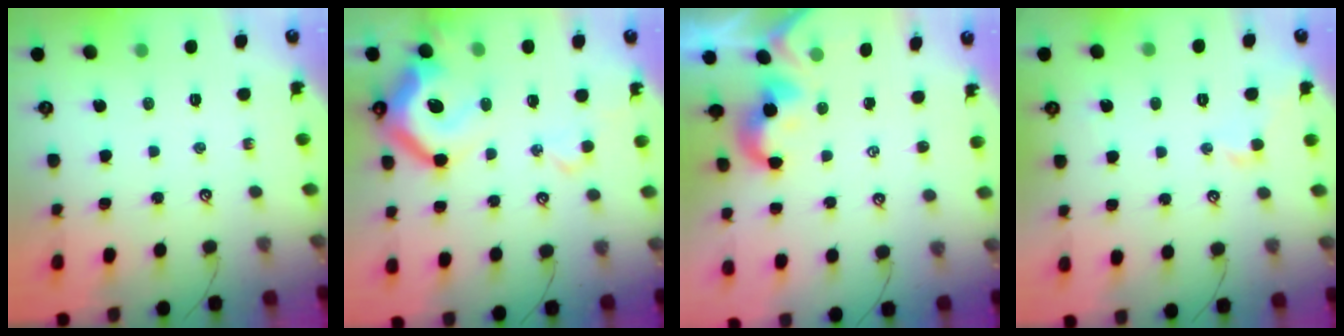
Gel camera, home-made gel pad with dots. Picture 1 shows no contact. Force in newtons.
{"total": 18.1, "press": 17.9, "slide": 2.6}
{"total": 1.9, "press": 1.8, "slide": 0.5}
{"total": 0.6, "press": 0.4, "slide": 0.5}